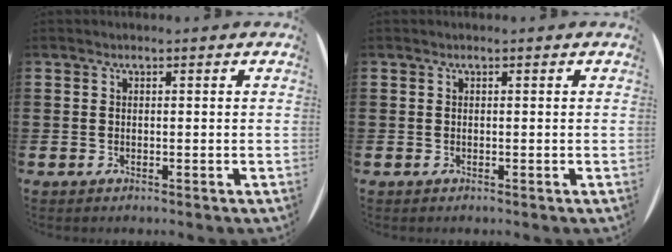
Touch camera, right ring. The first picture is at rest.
{"total": 0.0}